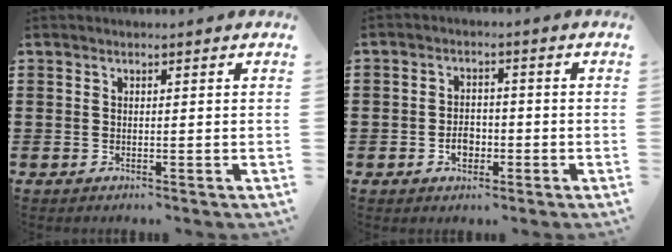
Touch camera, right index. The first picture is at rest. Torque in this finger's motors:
{"motor_torque": [2.14, 0.00, -0.02, -0.21]}